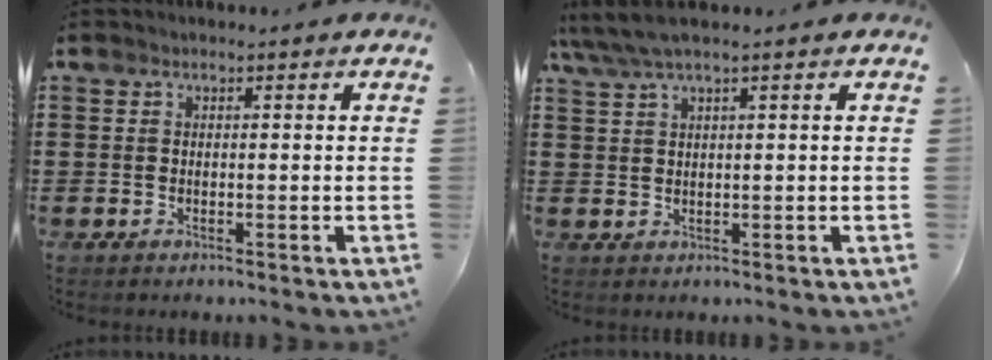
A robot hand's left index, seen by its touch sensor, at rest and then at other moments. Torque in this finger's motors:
{"motor_torque": [0.80, -0.75, 0.34, 0.07]}